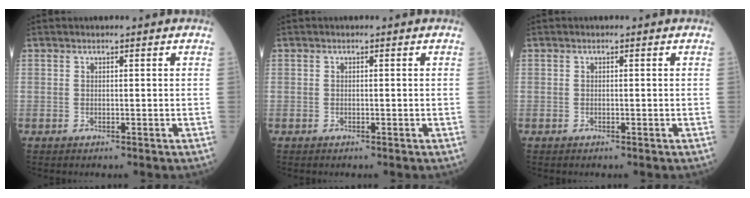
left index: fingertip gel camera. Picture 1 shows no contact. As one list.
[{"total": 0.0}, {"total": 0.0}]